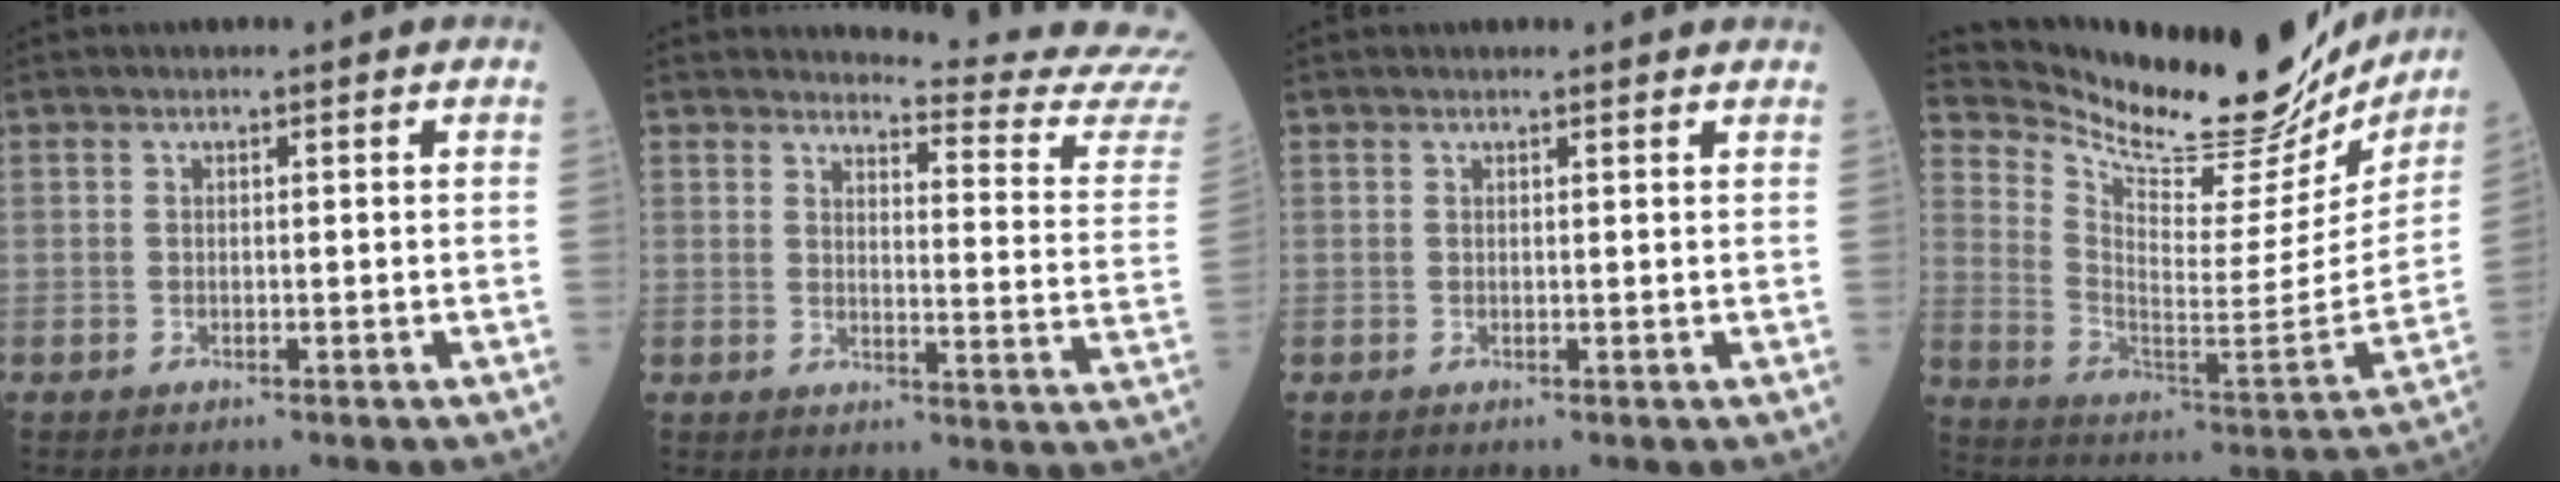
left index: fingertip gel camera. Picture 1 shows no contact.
{"total": 14.7, "force": [14.5, -2.2, 1.2], "torque": [-0.009, -0.164, 0.140]}
{"total": 1.8, "force": [1.8, 0.3, 0.3], "torque": [-0.009, 0.005, 0.011]}
{"total": 25.4, "force": [23.1, 5.1, 9.4], "torque": [-0.161, -0.080, 0.325]}